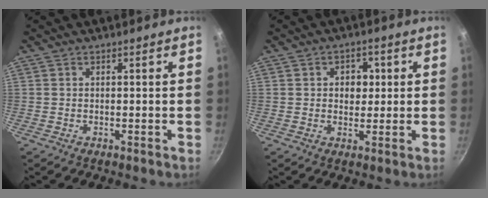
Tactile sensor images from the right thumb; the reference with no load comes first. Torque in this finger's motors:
{"motor_torque": [-0.43, -0.14, 0.01, 0.24, 0.04]}